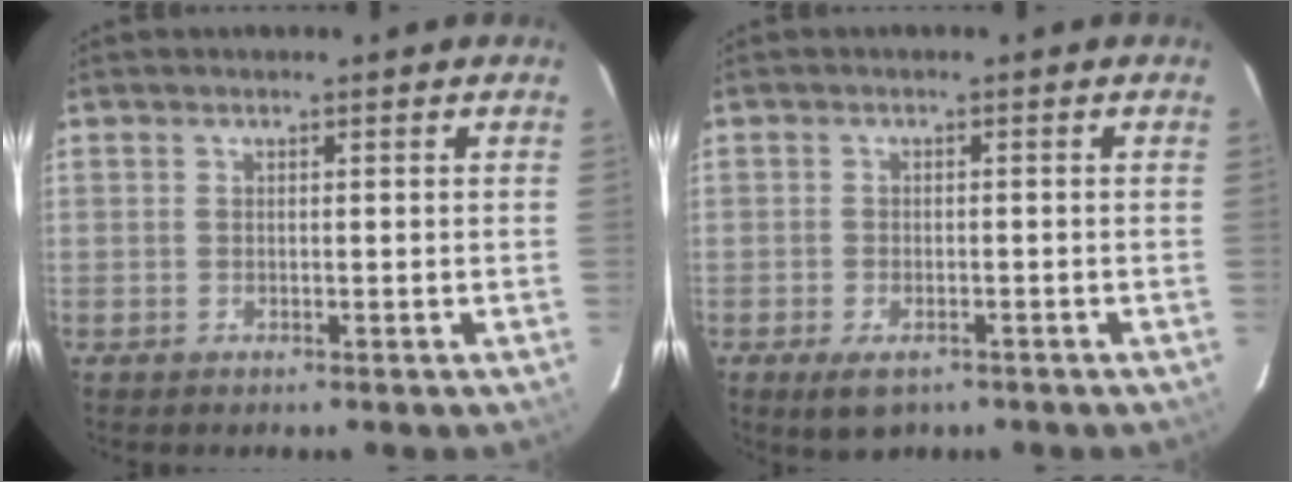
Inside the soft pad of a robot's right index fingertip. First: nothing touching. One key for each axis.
{"total": 4.5, "fx": -2.8, "fy": 2.3, "fz": 2.7, "tx": -0.058, "ty": -0.014, "tz": -0.044}